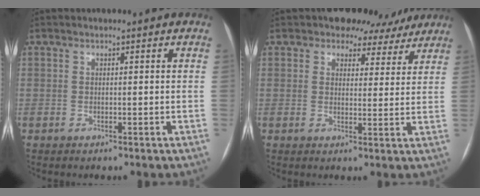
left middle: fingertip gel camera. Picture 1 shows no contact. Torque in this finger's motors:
{"motor_torque": [0.29, -0.29, 0.07, 0.05]}